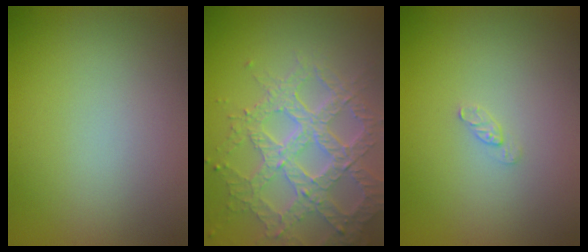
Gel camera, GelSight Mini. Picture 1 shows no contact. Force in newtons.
{"total": 6.9, "press": 5.3, "slide": 4.5}
{"total": 0.9, "press": 0.8, "slide": 0.2}